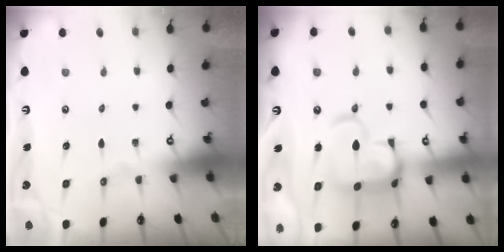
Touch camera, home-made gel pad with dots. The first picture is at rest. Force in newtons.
{"total": 11.6, "press": 11.5, "slide": 1.3}